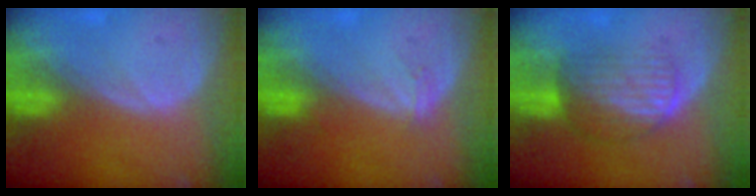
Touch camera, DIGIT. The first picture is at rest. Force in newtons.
{"total": 1.1, "press": 1.1, "slide": 0.1}
{"total": 6.5, "press": 6.3, "slide": 1.5}